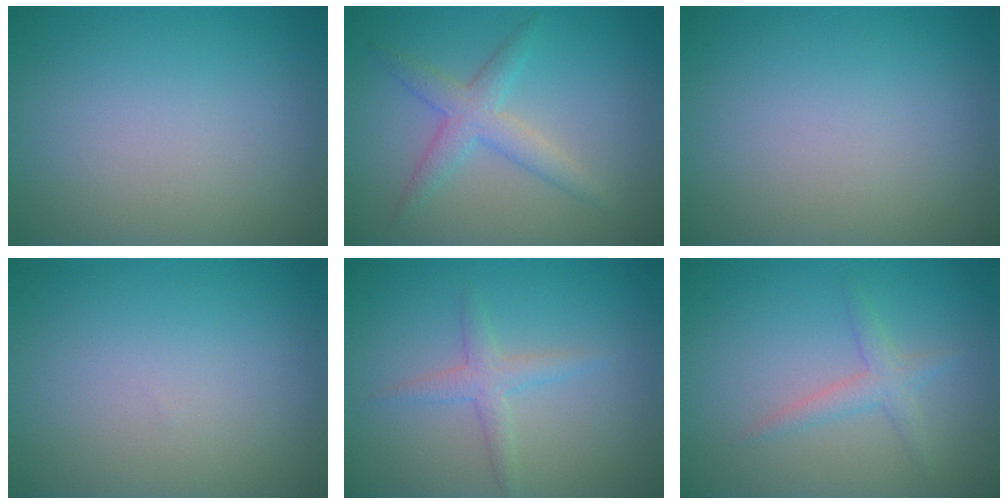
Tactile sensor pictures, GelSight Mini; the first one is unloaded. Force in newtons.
{"total": 3.0, "press": 3.0, "slide": 0.1}
{"total": 0.0}
{"total": 0.0}
{"total": 2.0, "press": 2.0, "slide": 0.1}
{"total": 1.9, "press": 1.9, "slide": 0.0}